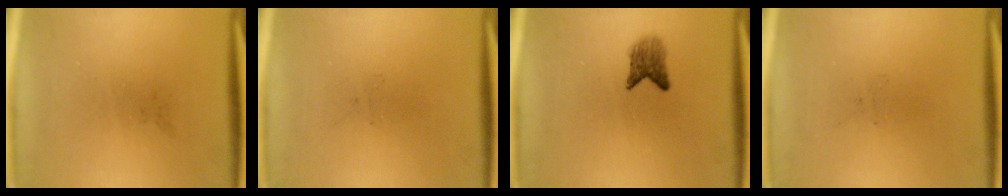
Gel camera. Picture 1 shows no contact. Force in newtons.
{"total": 0.0}
{"total": 2.8}
{"total": 0.0}